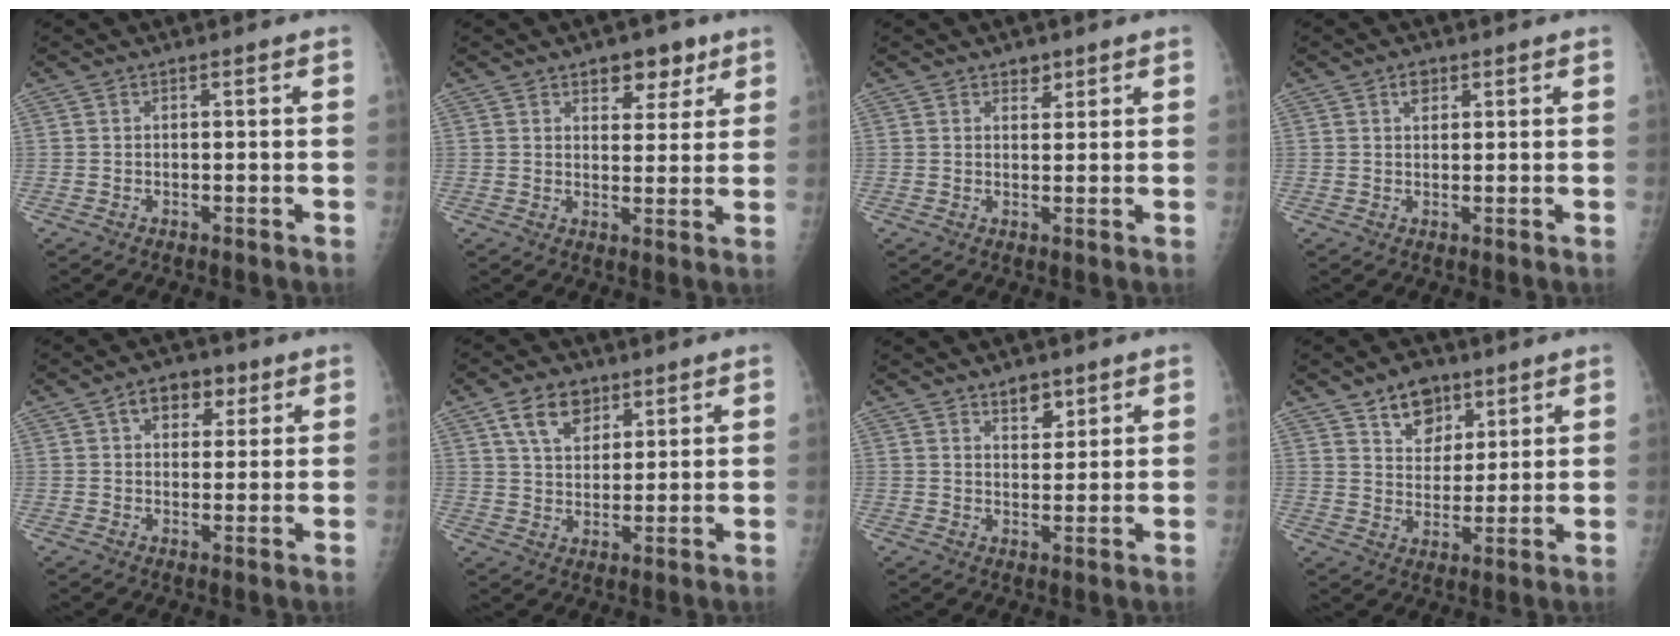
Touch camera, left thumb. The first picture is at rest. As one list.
[{"total": 6.6, "force": [4.0, 4.0, 3.4], "torque": [-0.013, -0.018, 0.055]}, {"total": 2.2, "force": [1.5, 1.4, 0.8], "torque": [0.007, -0.008, 0.021]}, {"total": 2.3, "force": [1.2, 1.6, 1.2], "torque": [-0.008, -0.004, 0.018]}, {"total": 7.0, "force": [3.0, 4.7, 4.1], "torque": [-0.026, -0.003, 0.040]}, {"total": 8.3, "force": [4.5, 5.3, 4.5], "torque": [-0.055, -0.021, 0.080]}, {"total": 4.4, "force": [2.9, 2.4, 2.2], "torque": [-0.009, -0.019, 0.047]}, {"total": 9.0, "force": [5.4, 5.9, 4.0], "torque": [-0.031, -0.029, 0.091]}]